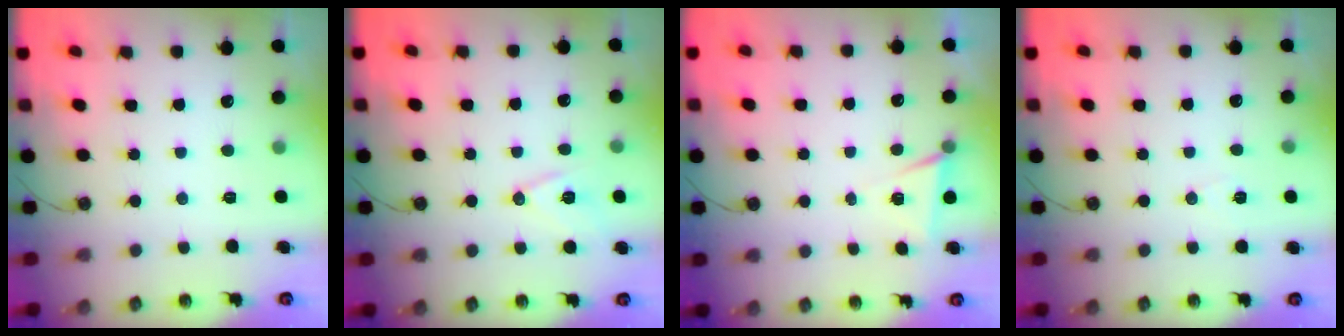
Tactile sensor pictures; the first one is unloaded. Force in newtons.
{"total": 10.3, "press": 9.7, "slide": 3.4}
{"total": 5.0, "press": 2.4, "slide": 4.3}
{"total": 5.0, "press": 3.9, "slide": 3.1}